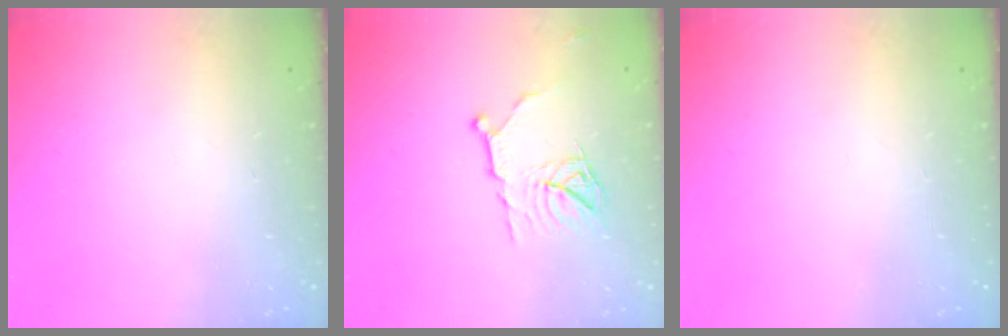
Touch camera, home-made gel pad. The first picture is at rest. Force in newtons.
{"total": 10.8, "press": 10.8, "slide": 0.4}
{"total": 0.0}